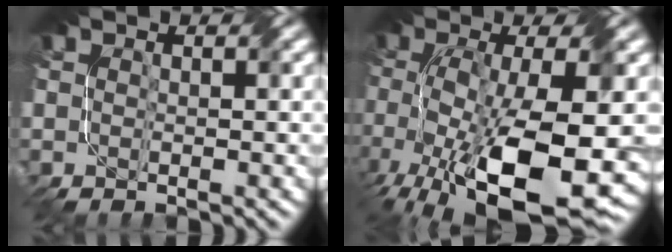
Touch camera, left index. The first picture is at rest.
{"total": 13.0, "force": [-5.4, 5.0, 10.8], "torque": [-0.205, -0.033, -0.073]}